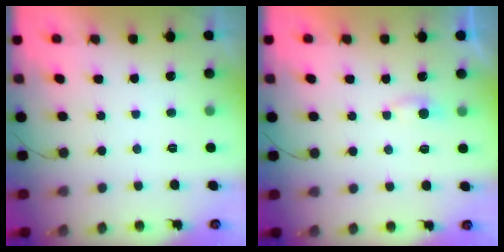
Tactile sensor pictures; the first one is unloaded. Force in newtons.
{"total": 2.3, "press": 2.3, "slide": 0.3}